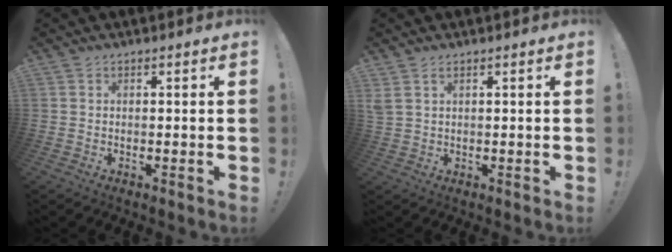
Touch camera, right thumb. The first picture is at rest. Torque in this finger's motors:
{"motor_torque": [-0.02, 0.03, 0.20, 0.17, 0.00]}